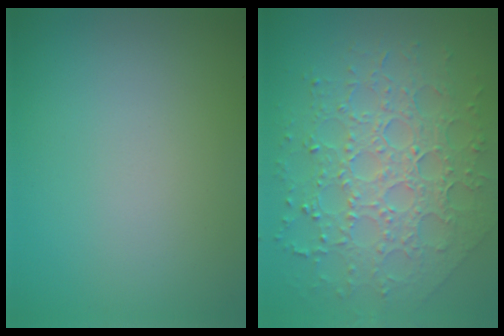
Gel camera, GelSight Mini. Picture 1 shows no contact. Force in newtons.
{"total": 7.8, "press": 5.6, "slide": 5.5}